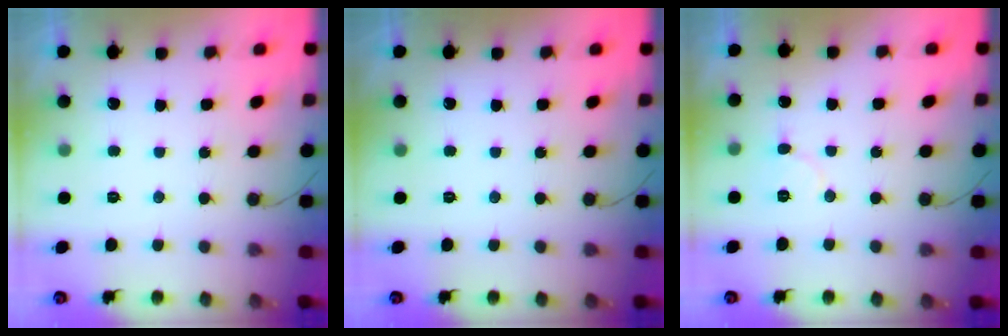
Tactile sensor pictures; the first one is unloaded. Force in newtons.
{"total": 0.0}
{"total": 6.5, "press": 6.5, "slide": 0.4}